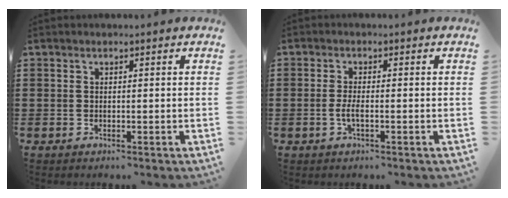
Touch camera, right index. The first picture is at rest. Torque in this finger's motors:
{"motor_torque": [1.40, 0.73, 0.07, 0.08]}